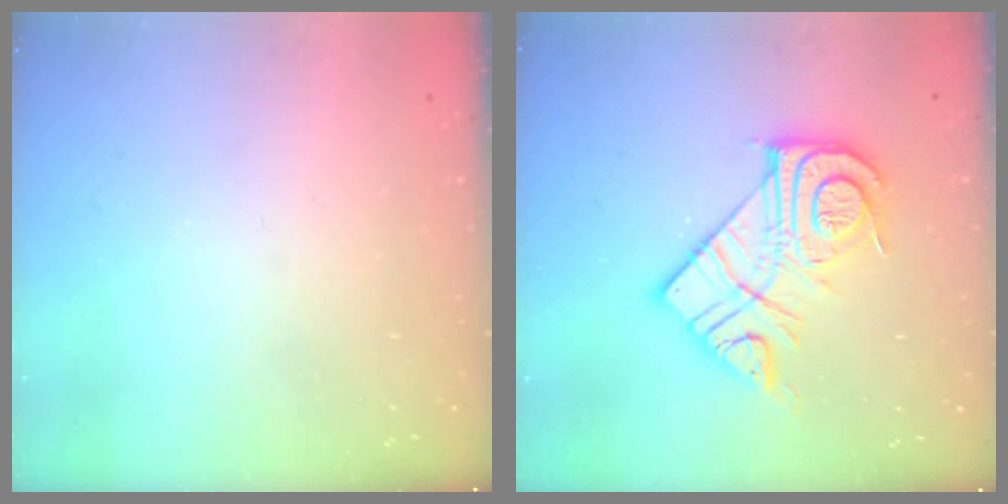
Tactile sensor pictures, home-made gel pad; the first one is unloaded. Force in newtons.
{"total": 17.8, "press": 17.7, "slide": 1.4}